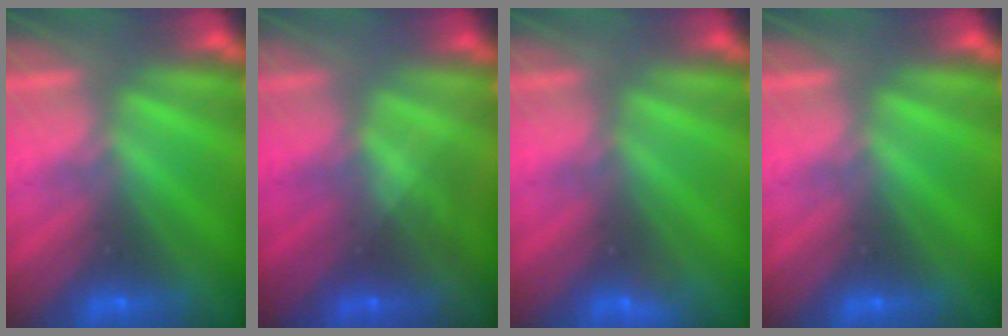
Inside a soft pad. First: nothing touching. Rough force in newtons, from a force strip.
{"total": 1.7}
{"total": 2.9}
{"total": 0.0}